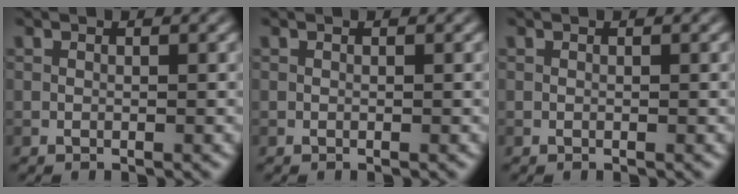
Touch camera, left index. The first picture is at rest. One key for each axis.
{"total": 0.0}
{"total": 0.0}